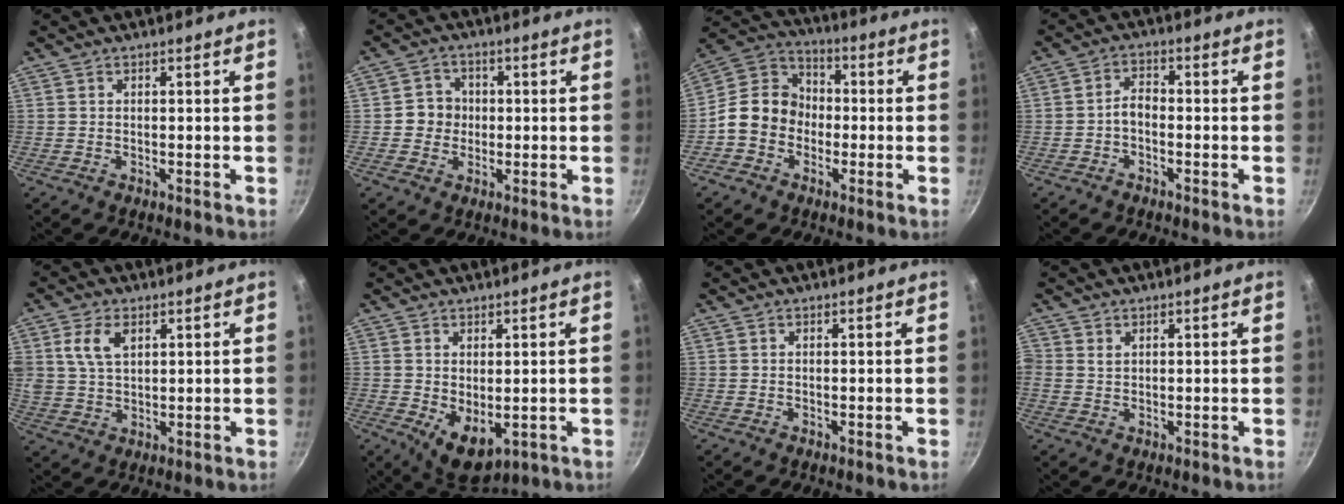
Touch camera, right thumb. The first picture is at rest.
{"total": 4.9, "force": [-0.2, 4.6, 1.5], "torque": [0.008, 0.008, -0.011]}
{"total": 11.5, "force": [-2.3, 9.8, 5.7], "torque": [-0.062, 0.043, -0.065]}
{"total": 3.1, "force": [-1.3, 1.8, 2.2], "torque": [-0.035, 0.024, -0.029]}
{"total": 7.0, "force": [2.8, 4.2, 4.9], "torque": [-0.088, -0.004, 0.053]}
{"total": 7.0, "force": [0.0, 4.2, 5.7], "torque": [-0.068, -0.020, 0.017]}
{"total": 0.0}
{"total": 1.5, "force": [0.5, 1.2, 0.7], "torque": [-0.013, -0.001, 0.009]}